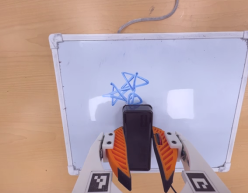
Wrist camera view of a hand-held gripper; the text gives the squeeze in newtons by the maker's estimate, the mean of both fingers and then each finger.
{"total": 9.9, "left": 7.9, "right": 12.0}